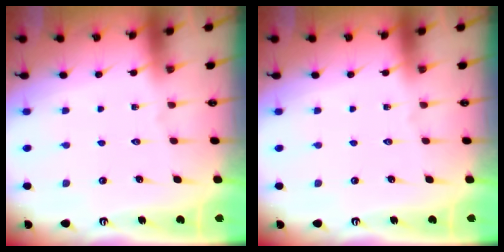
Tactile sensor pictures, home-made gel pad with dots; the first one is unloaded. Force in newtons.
{"total": 0.0}